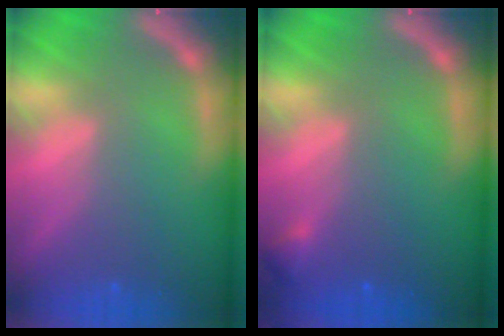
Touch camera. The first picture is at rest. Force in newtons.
{"total": 0.9}